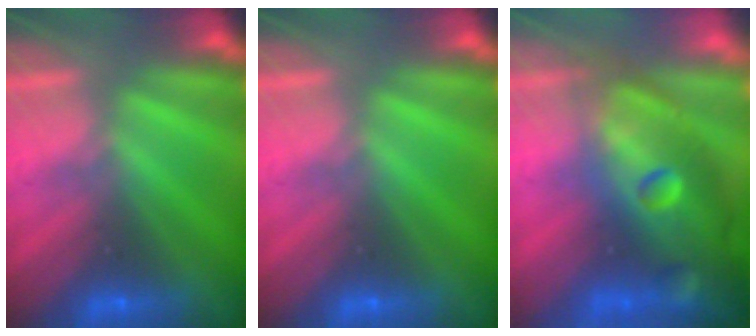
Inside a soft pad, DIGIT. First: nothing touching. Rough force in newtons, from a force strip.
{"total": 0.0}
{"total": 9.1}